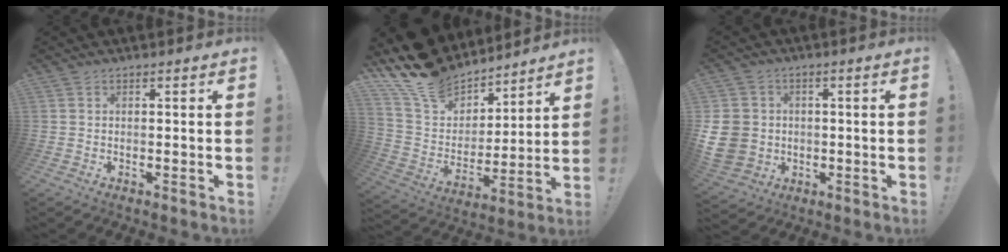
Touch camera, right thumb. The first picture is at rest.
{"total": 17.1, "force": [12.8, 9.8, 5.7], "torque": [-0.117, -0.086, 0.246]}
{"total": 10.7, "force": [-1.0, 9.4, 4.9], "torque": [-0.111, 0.016, -0.010]}